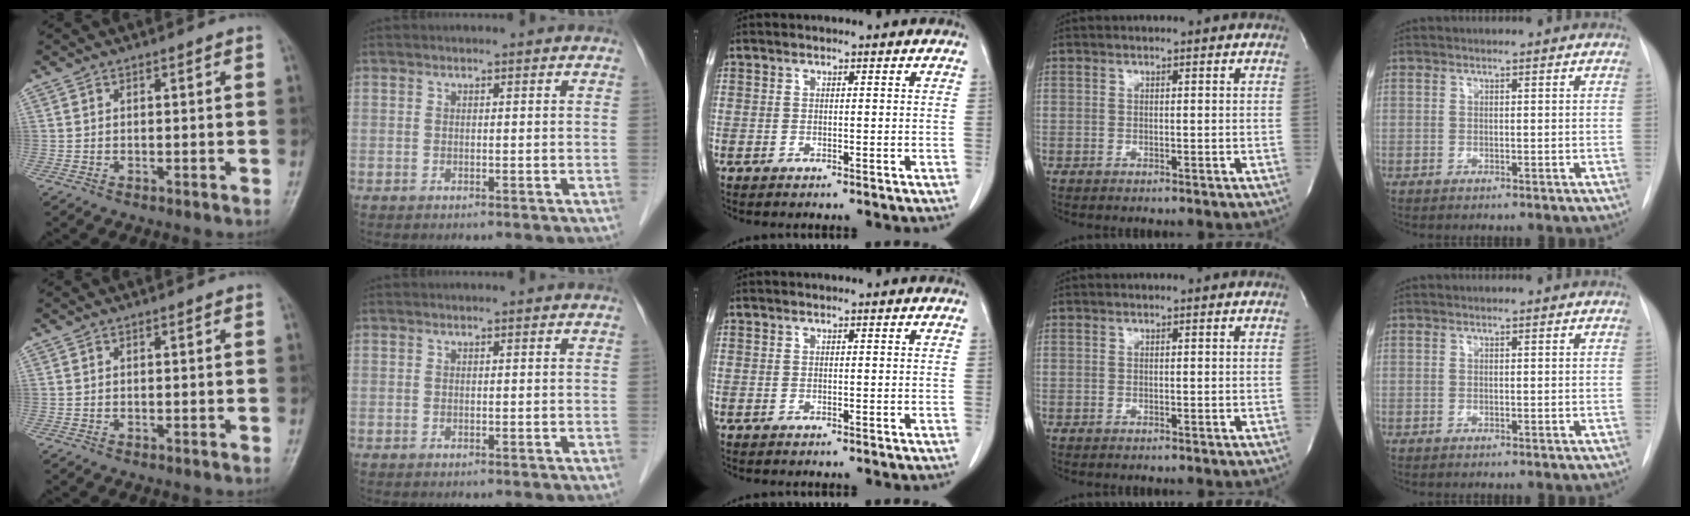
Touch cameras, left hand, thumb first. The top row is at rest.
{}